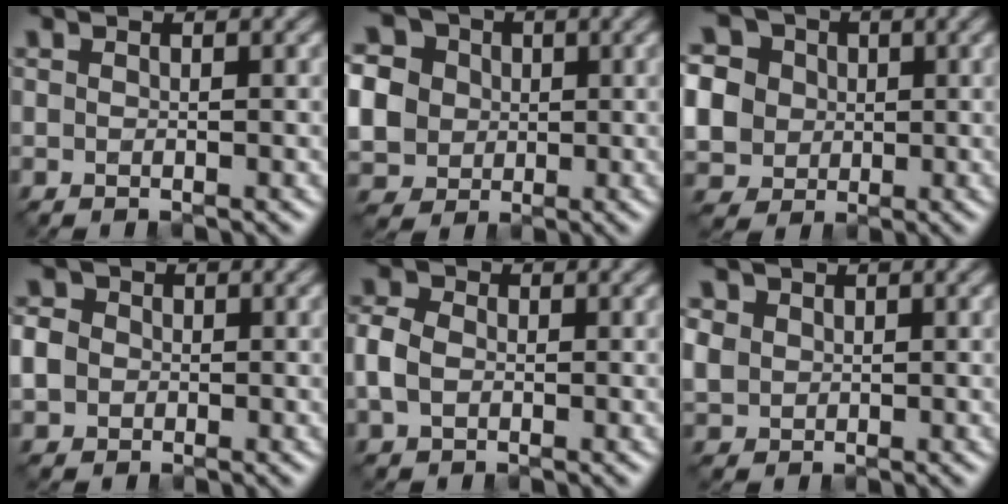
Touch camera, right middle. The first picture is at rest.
{"total": 11.2, "force": [1.1, 10.2, 4.5], "torque": [-0.129, 0.012, 0.007]}
{"total": 11.4, "force": [1.9, 10.2, 4.6], "torque": [-0.128, 0.020, 0.018]}
{"total": 3.8, "force": [0.0, 3.5, 1.6], "torque": [-0.034, 0.010, -0.009]}
{"total": 3.7, "force": [-0.2, 2.9, 2.2], "torque": [-0.058, 0.003, -0.009]}
{"total": 3.9, "force": [1.2, 3.3, 1.6], "torque": [-0.069, 0.015, 0.030]}